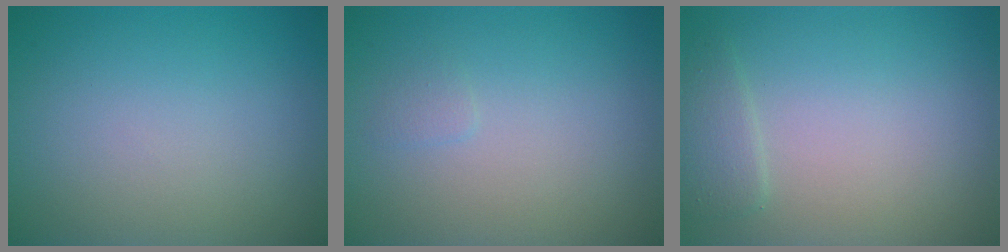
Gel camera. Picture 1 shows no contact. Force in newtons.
{"total": 0.6, "press": 0.6, "slide": 0.1}
{"total": 1.5, "press": 1.4, "slide": 0.1}